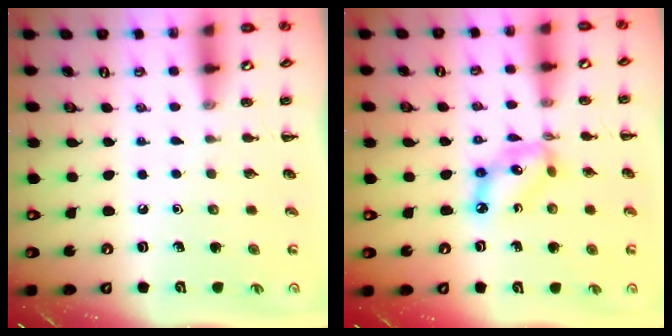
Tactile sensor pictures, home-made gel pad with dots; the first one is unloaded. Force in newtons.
{"total": 9.2, "press": 9.0, "slide": 2.1}